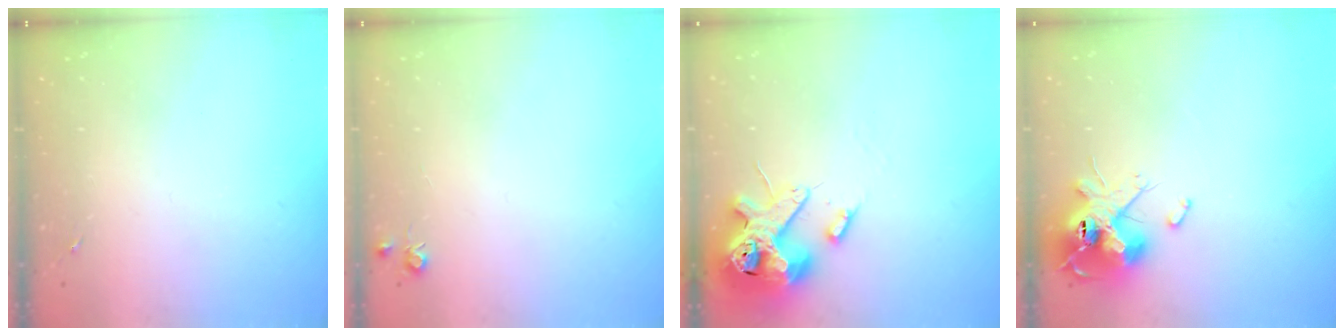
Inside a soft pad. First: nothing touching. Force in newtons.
{"total": 5.4, "press": 5.3, "slide": 0.7}
{"total": 14.2, "press": 14.0, "slide": 2.3}
{"total": 13.9, "press": 13.8, "slide": 1.3}